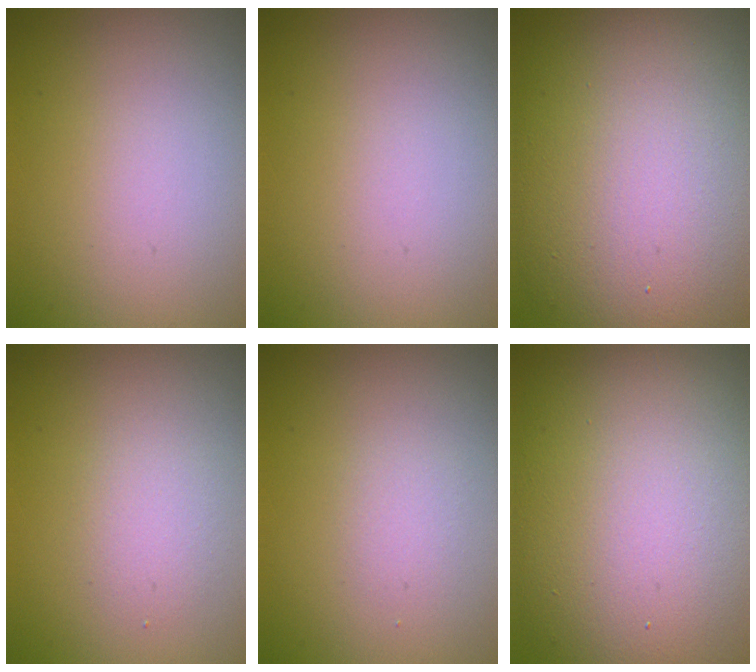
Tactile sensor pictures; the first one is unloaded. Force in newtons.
{"total": 0.0}
{"total": 14.7, "press": 14.7, "slide": 1.4}
{"total": 1.7, "press": 1.7, "slide": 0.2}
{"total": 1.0, "press": 1.0, "slide": 0.1}
{"total": 15.1, "press": 15.1, "slide": 1.3}